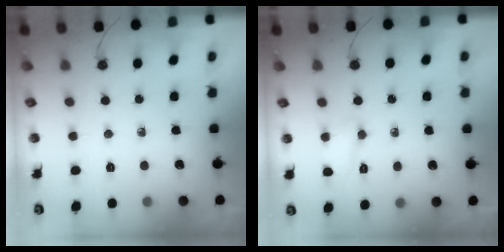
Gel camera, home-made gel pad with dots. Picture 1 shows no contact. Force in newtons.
{"total": 3.9, "press": 3.9, "slide": 0.7}